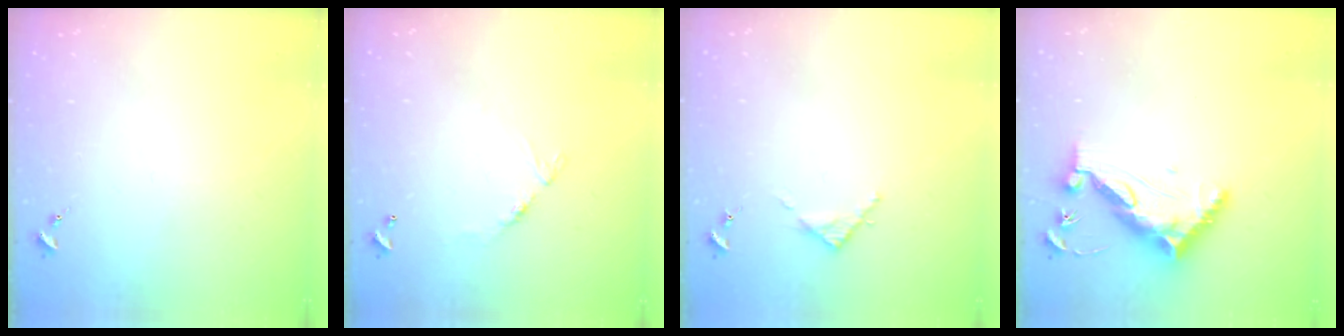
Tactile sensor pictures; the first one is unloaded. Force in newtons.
{"total": 5.9, "press": 5.9, "slide": 0.4}
{"total": 3.3, "press": 3.2, "slide": 0.3}
{"total": 10.7, "press": 10.6, "slide": 0.9}